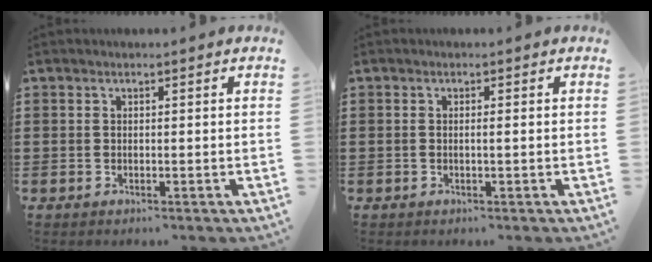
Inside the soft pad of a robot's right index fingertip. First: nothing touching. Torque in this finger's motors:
{"motor_torque": [-0.24, 0.14, 0.06, -0.01]}